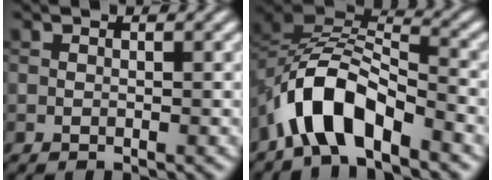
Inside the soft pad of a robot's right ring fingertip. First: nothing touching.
{"total": 7.1, "force": [-4.4, 3.1, 4.7], "torque": [-0.078, 0.005, -0.088]}